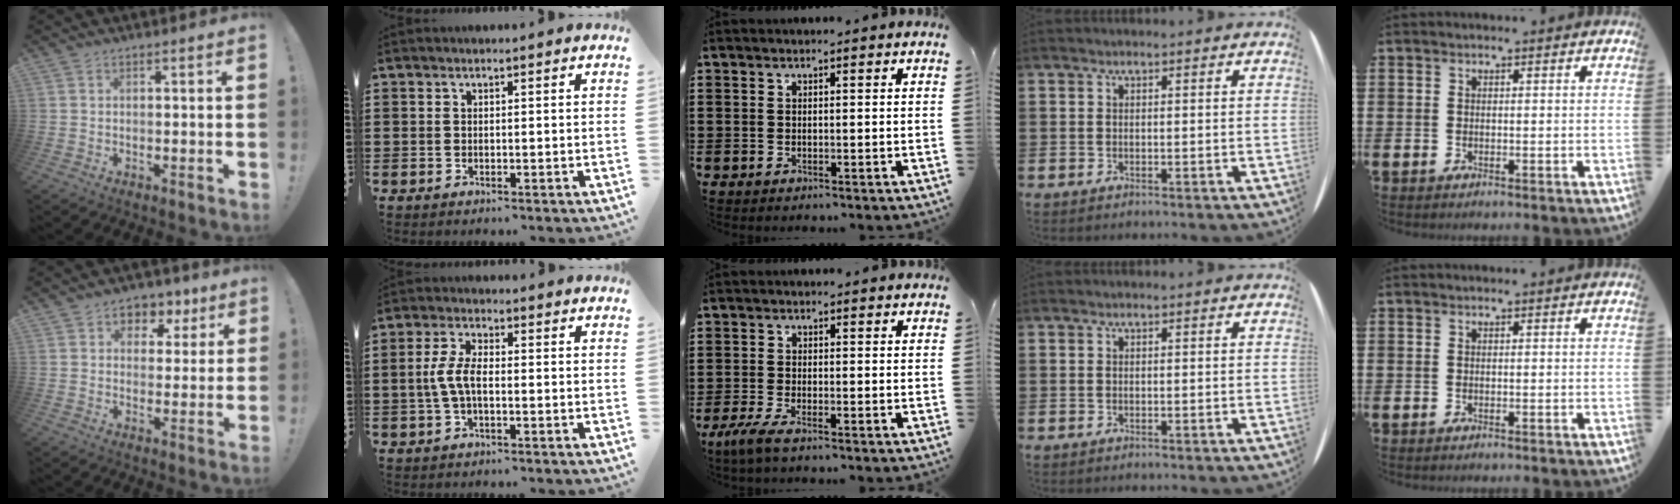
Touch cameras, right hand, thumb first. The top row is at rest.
{"thumb": {"total": 6.1, "force": [2.3, 5.3, 1.8], "torque": [-0.010, -0.014, 0.043]}, "index": {"total": 4.7, "force": [-0.6, 1.8, 4.3], "torque": [-0.106, -0.004, -0.020]}, "middle": {"total": 2.8, "force": [-2.0, 0.5, 1.9], "torque": [-0.047, -0.003, -0.041]}}